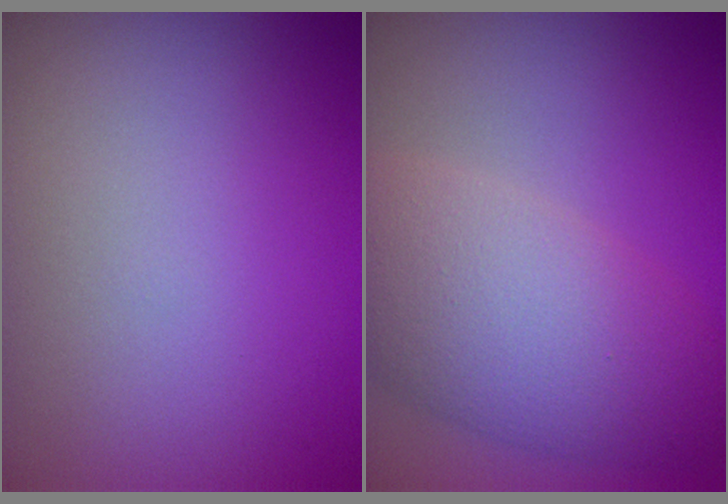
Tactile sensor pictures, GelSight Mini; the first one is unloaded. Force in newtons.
{"total": 7.4, "press": 7.4, "slide": 0.4}